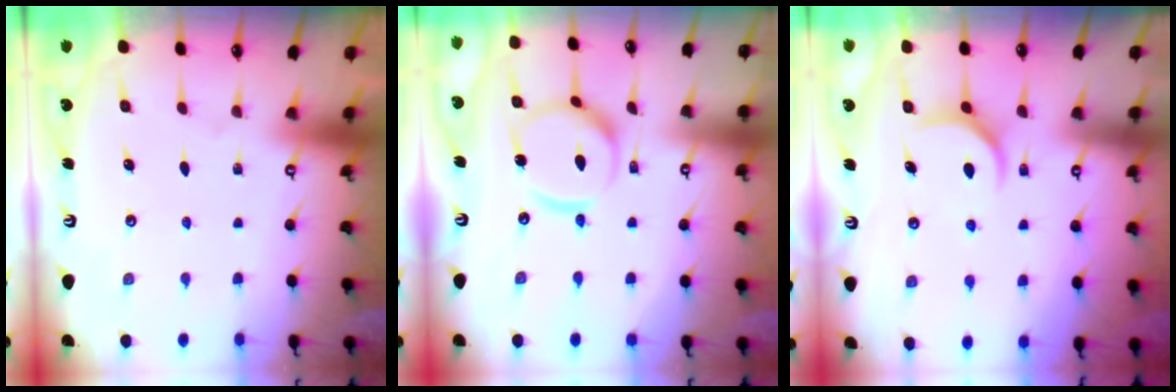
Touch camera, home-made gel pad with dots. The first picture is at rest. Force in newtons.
{"total": 11.8, "press": 11.8, "slide": 1.1}
{"total": 6.6, "press": 6.6, "slide": 0.4}